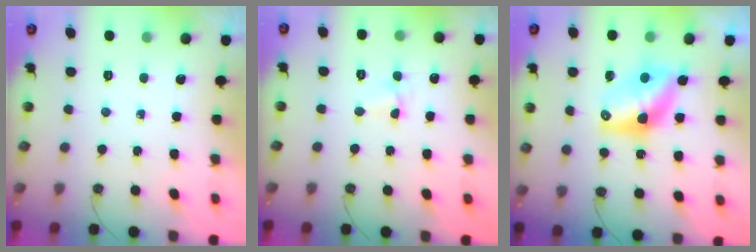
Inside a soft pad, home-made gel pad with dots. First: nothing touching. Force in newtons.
{"total": 3.7, "press": 3.7, "slide": 0.4}
{"total": 8.2, "press": 8.2, "slide": 0.7}